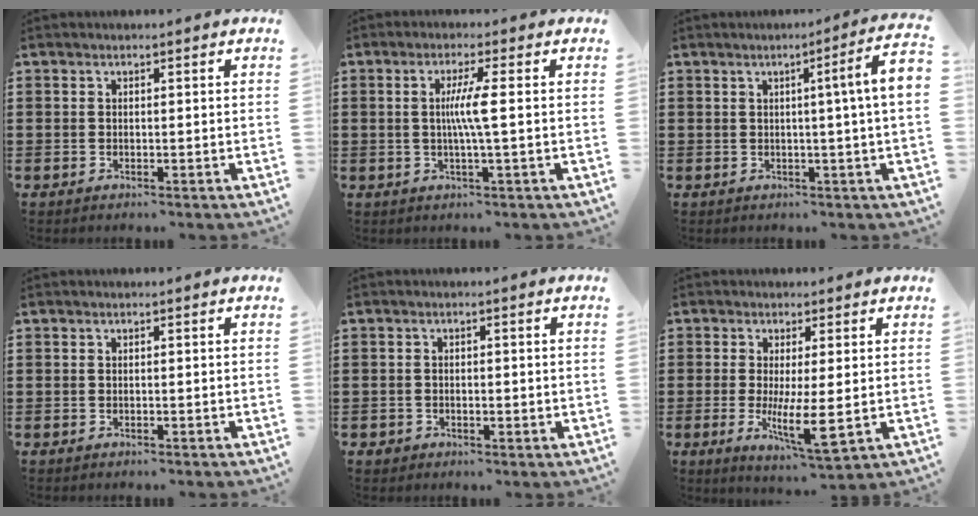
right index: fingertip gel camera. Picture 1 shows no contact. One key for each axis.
{"total": 4.6, "fx": 0.1, "fy": -0.4, "fz": 4.6, "tx": -0.085, "ty": -0.007, "tz": -0.003}
{"total": 5.5, "fx": 0.6, "fy": -0.9, "fz": 5.4, "tx": -0.090, "ty": -0.012, "tz": 0.003}
{"total": 0.0}
{"total": 1.1, "fx": -0.5, "fy": 1.0, "fz": 0.2, "tx": -0.008, "ty": 0.003, "tz": -0.013}
{"total": 6.9, "fx": -1.0, "fy": 1.7, "fz": 6.6, "tx": -0.120, "ty": -0.018, "tz": -0.016}